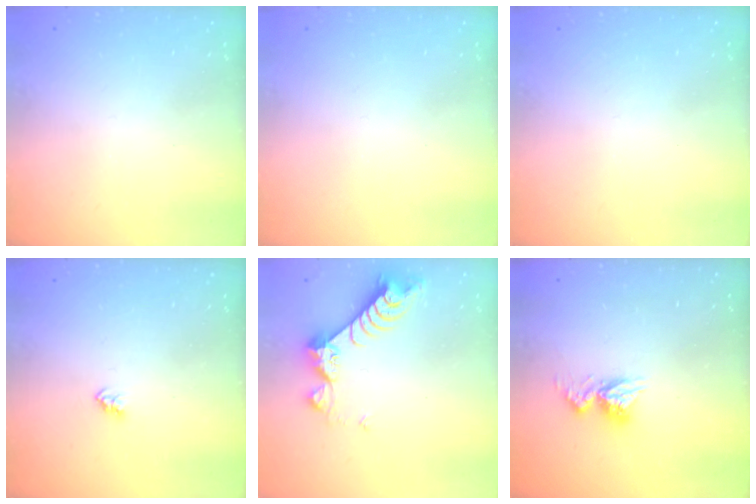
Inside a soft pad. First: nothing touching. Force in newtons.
{"total": 0.0}
{"total": 0.0}
{"total": 2.3, "press": 2.2, "slide": 0.4}
{"total": 8.1, "press": 8.0, "slide": 0.8}
{"total": 9.5, "press": 9.5, "slide": 0.9}